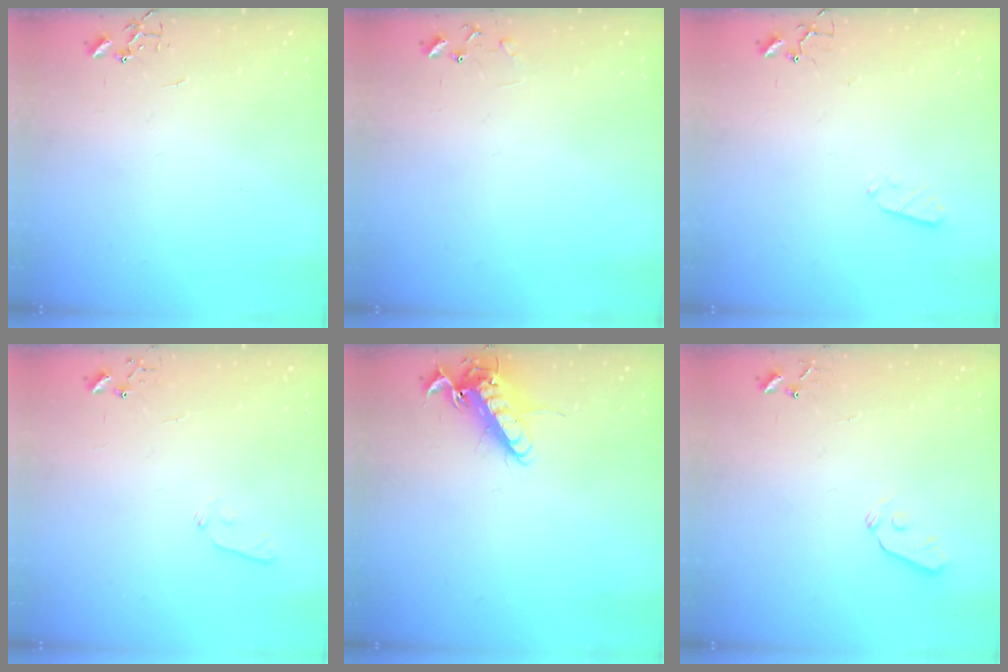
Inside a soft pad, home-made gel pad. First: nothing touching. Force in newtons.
{"total": 6.4, "press": 6.4, "slide": 0.4}
{"total": 2.9, "press": 2.8, "slide": 0.5}
{"total": 4.8, "press": 4.7, "slide": 1.0}
{"total": 13.5, "press": 13.5, "slide": 1.2}
{"total": 3.7, "press": 3.6, "slide": 0.7}